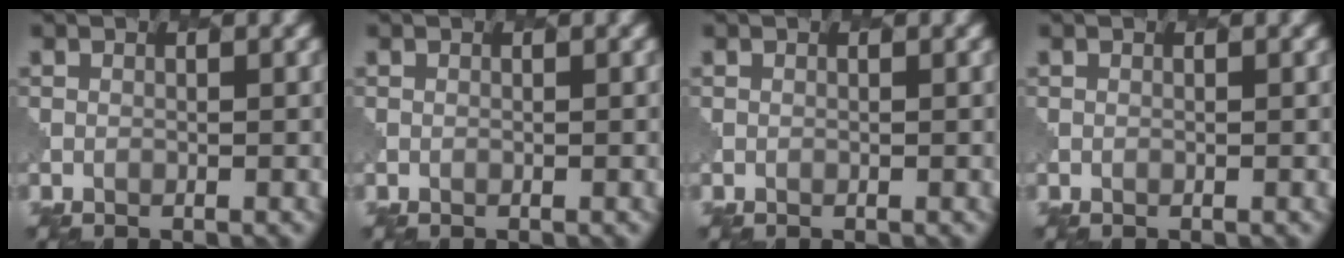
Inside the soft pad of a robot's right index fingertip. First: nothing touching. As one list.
[{"total": 0.0}, {"total": 0.0}, {"total": 0.0}]